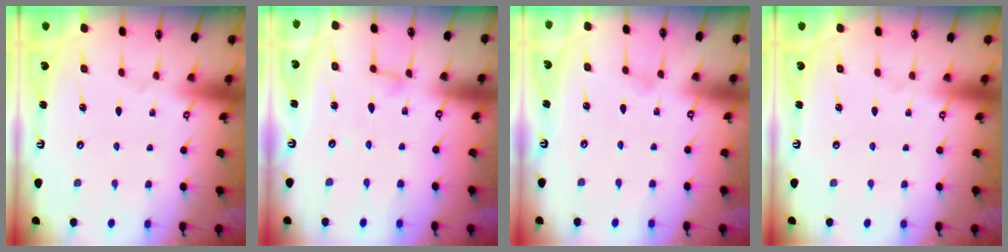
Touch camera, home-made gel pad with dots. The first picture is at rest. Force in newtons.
{"total": 3.9, "press": 3.9, "slide": 0.4}
{"total": 1.9, "press": 1.9, "slide": 0.2}
{"total": 0.0}